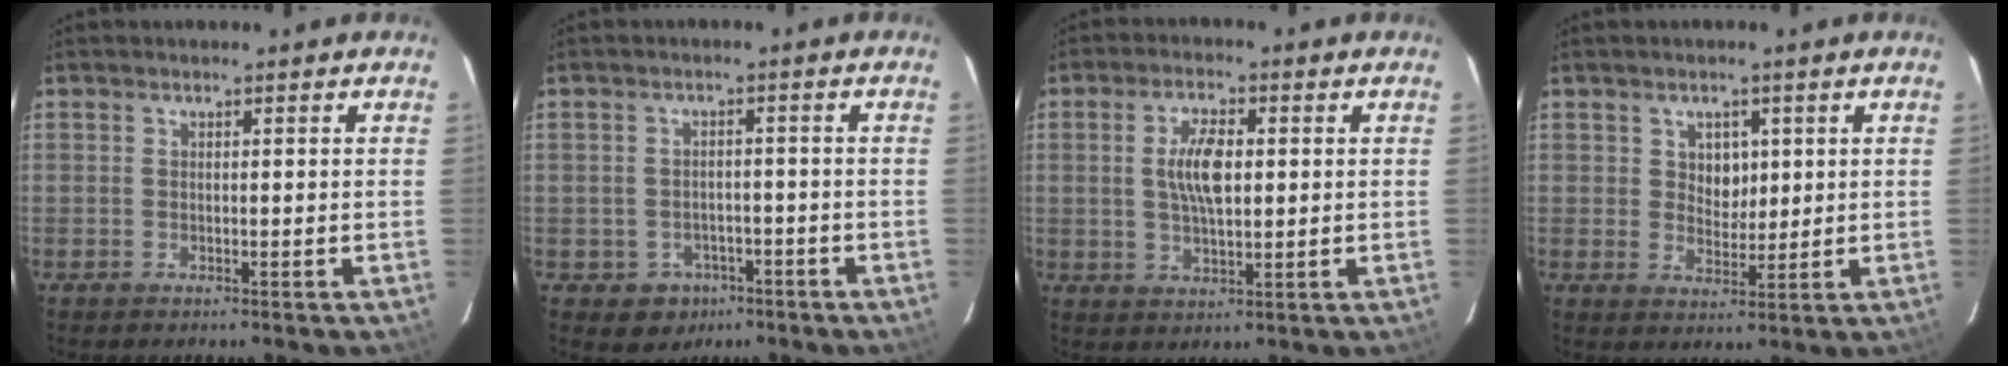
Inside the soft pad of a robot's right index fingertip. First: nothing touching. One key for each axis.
{"total": 5.4, "fx": -2.8, "fy": 4.5, "fz": 1.0, "tx": -0.033, "ty": 0.011, "tz": -0.024}
{"total": 7.2, "fx": 1.0, "fy": 2.9, "fz": 6.5, "tx": -0.124, "ty": 0.005, "tz": 0.020}
{"total": 4.2, "fx": 1.3, "fy": 3.5, "fz": 2.0, "tx": -0.027, "ty": 0.004, "tz": 0.025}